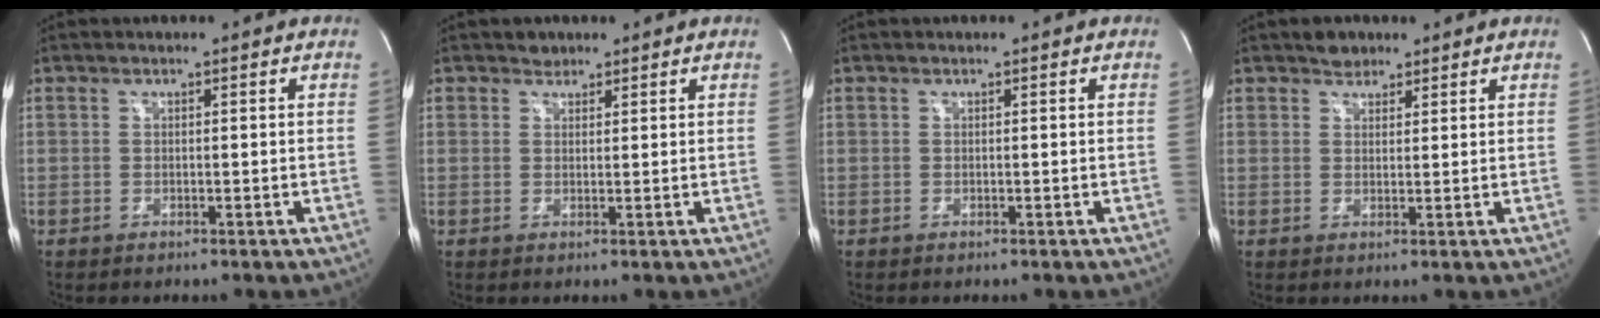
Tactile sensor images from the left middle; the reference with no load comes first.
{"total": 1.5, "force": [1.1, 1.0, 0.0], "torque": [0.005, 0.001, 0.014]}
{"total": 0.0}
{"total": 2.5, "force": [1.9, 1.5, 0.4], "torque": [-0.006, 0.005, 0.029]}